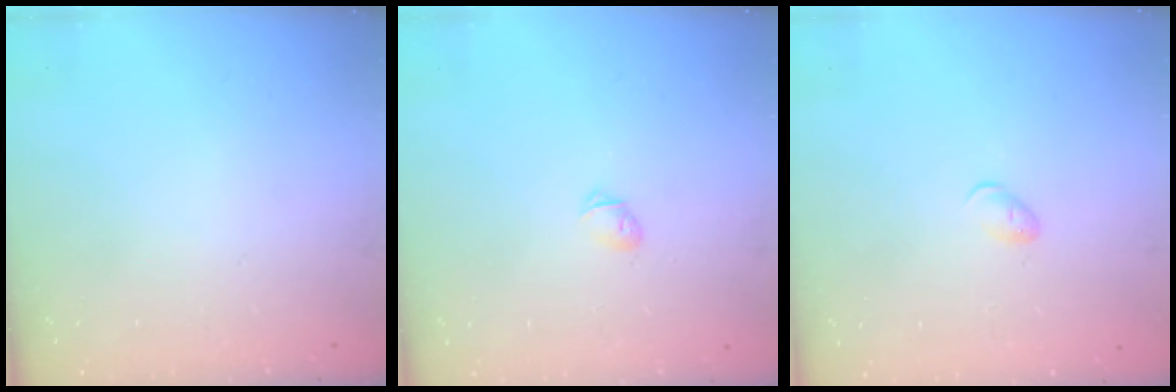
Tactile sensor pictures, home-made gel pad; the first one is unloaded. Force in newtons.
{"total": 2.8, "press": 2.7, "slide": 0.6}
{"total": 4.2, "press": 4.1, "slide": 0.7}